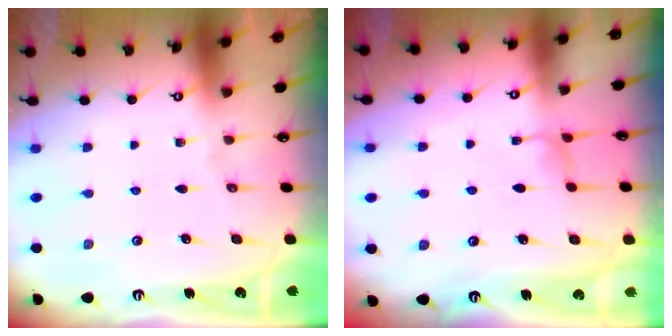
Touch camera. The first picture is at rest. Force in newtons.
{"total": 2.3, "press": 2.2, "slide": 0.3}